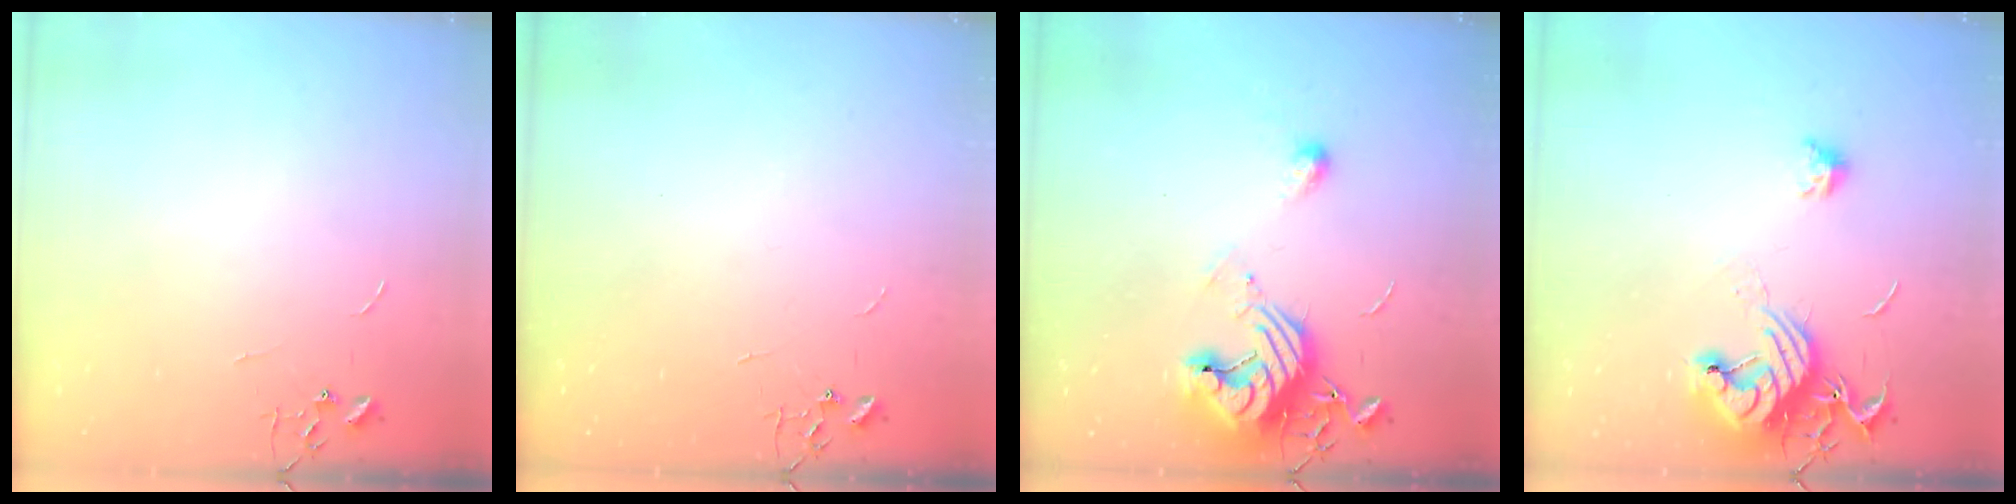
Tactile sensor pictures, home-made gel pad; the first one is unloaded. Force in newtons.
{"total": 0.0}
{"total": 12.9, "press": 12.8, "slide": 1.2}
{"total": 14.4, "press": 14.4, "slide": 0.8}